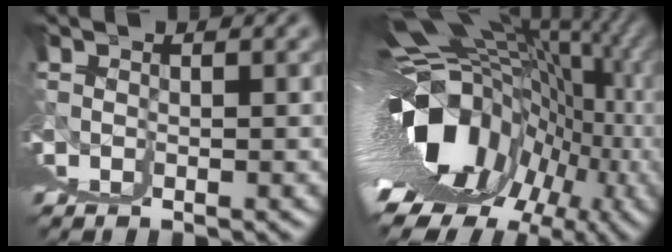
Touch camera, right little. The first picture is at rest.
{"total": 17.2, "force": [0.6, 5.8, 16.1], "torque": [-0.176, 0.018, 0.021]}